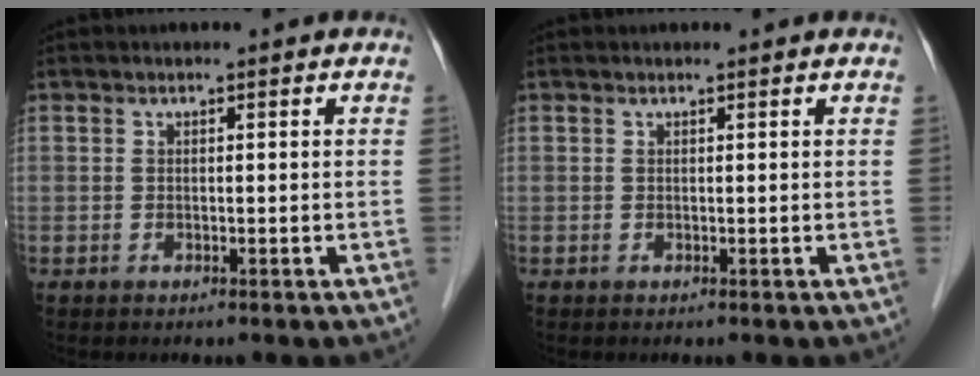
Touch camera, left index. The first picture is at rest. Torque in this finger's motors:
{"motor_torque": [0.09, -0.01, 0.01, -0.01]}